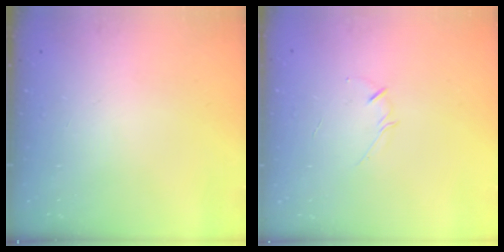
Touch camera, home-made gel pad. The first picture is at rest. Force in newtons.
{"total": 2.9, "press": 2.8, "slide": 0.6}